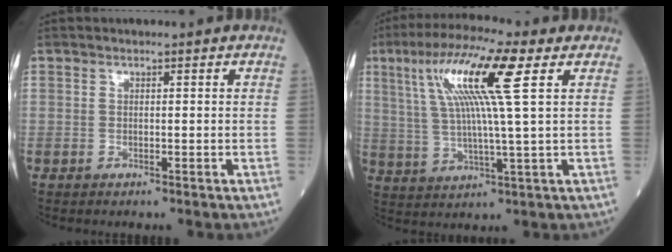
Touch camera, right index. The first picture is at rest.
{"total": 13.9, "force": [5.1, 0.0, 13.0], "torque": [-0.256, 0.020, 0.090]}